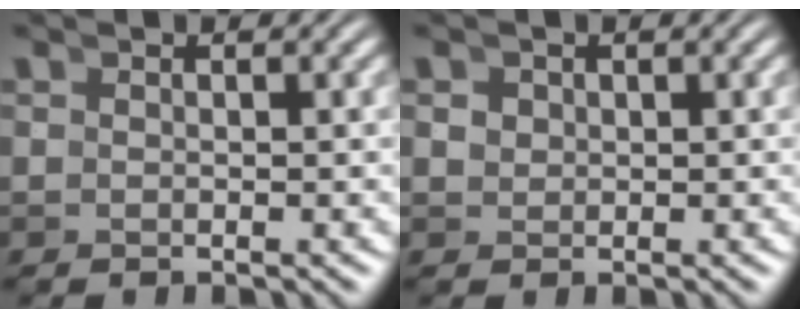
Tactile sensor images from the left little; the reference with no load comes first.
{"total": 0.8, "force": [0.4, 0.6, 0.4], "torque": [-0.004, 0.000, 0.012]}